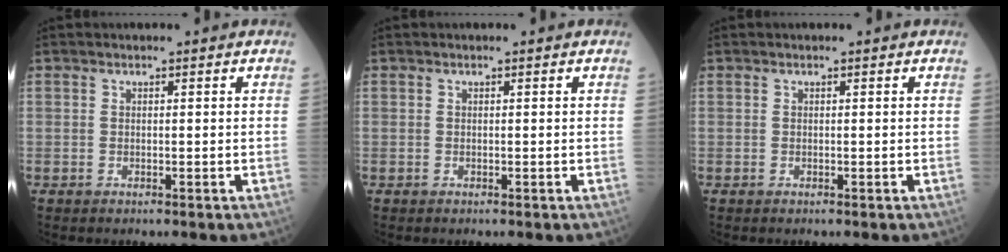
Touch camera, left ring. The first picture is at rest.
{"total": 0.0}
{"total": 0.0}